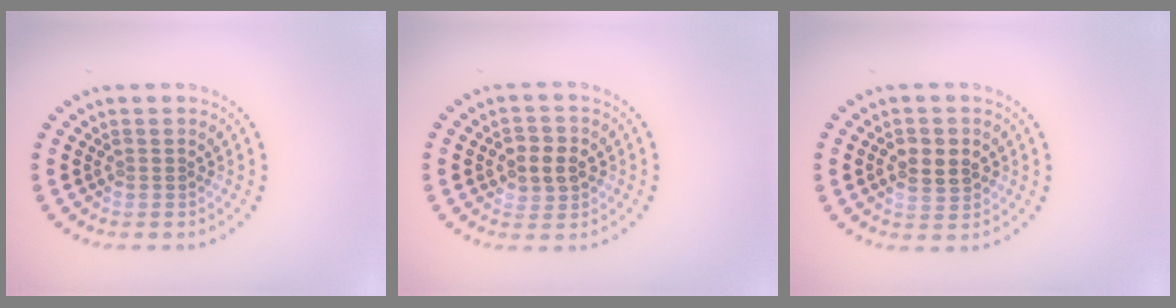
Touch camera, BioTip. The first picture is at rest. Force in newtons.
{"total": 2.8, "press": 2.8, "slide": 0.4}
{"total": 2.9, "press": 2.9, "slide": 0.2}